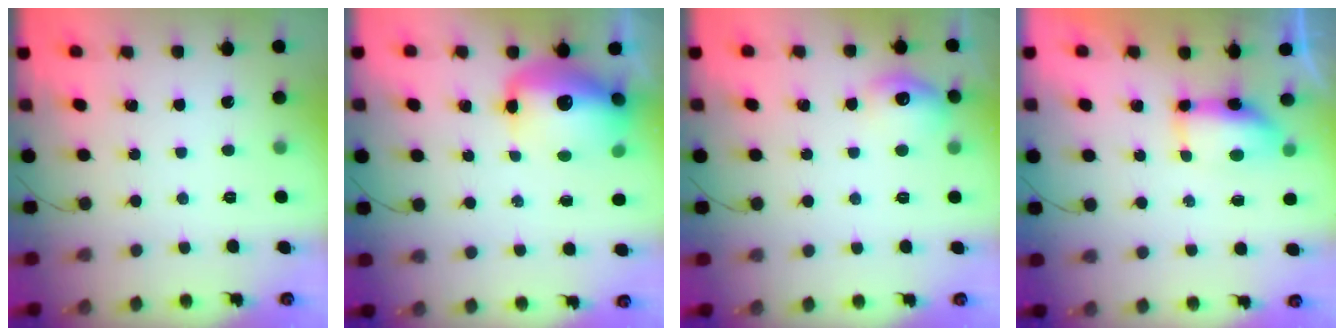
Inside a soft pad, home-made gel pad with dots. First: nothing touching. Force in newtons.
{"total": 15.5, "press": 15.1, "slide": 3.6}
{"total": 10.0, "press": 10.0, "slide": 0.3}
{"total": 6.7, "press": 6.7, "slide": 0.4}